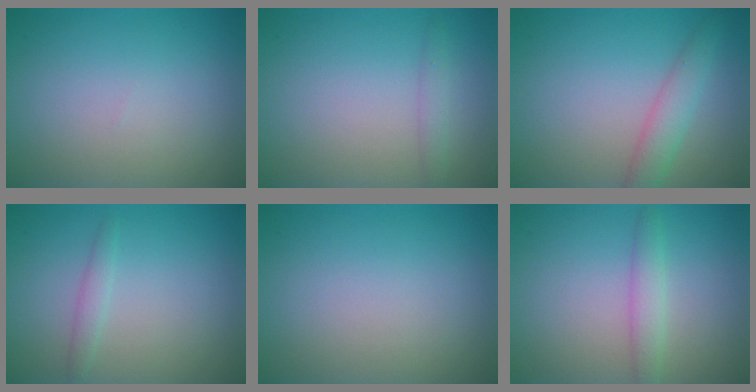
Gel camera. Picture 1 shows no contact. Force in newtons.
{"total": 1.1, "press": 1.1, "slide": 0.1}
{"total": 2.7, "press": 2.7, "slide": 0.2}
{"total": 1.2, "press": 1.2, "slide": 0.1}
{"total": 0.0}
{"total": 1.8, "press": 1.8, "slide": 0.1}